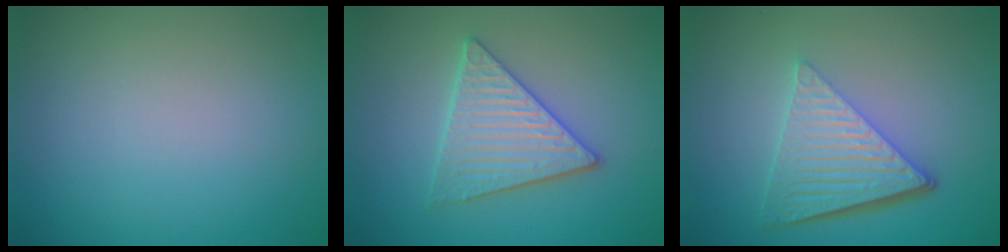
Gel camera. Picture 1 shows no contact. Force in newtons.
{"total": 4.0, "press": 4.0, "slide": 0.5}
{"total": 6.5, "press": 4.4, "slide": 4.8}